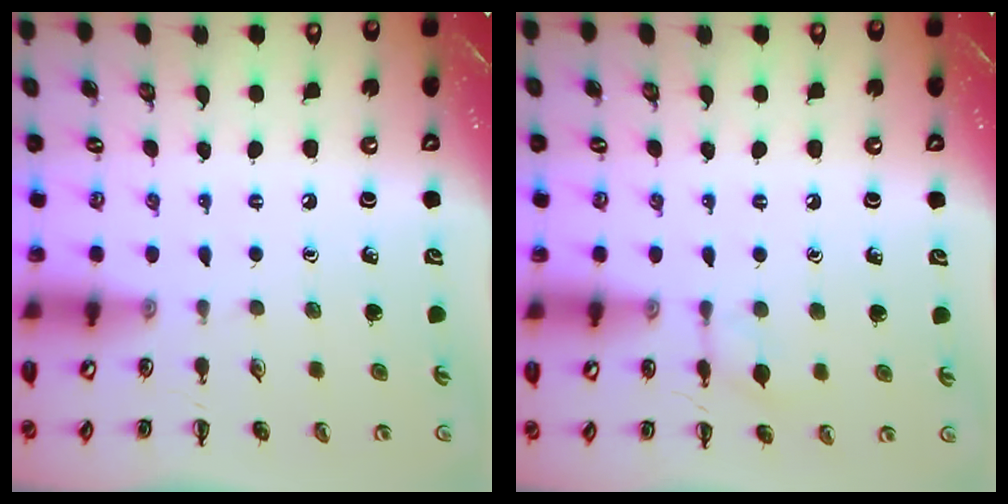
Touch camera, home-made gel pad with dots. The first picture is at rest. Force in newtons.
{"total": 6.0, "press": 5.9, "slide": 1.1}